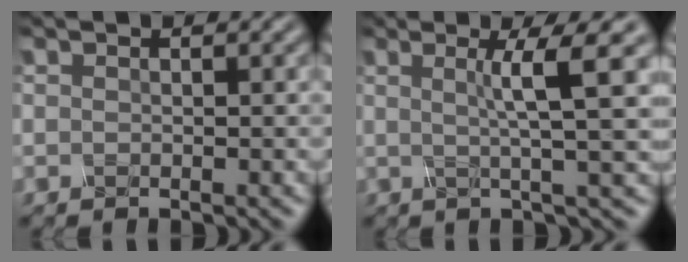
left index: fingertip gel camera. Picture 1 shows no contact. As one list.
[{"total": 5.6, "force": [1.3, 0.7, 5.4], "torque": [-0.081, 0.011, 0.020]}]